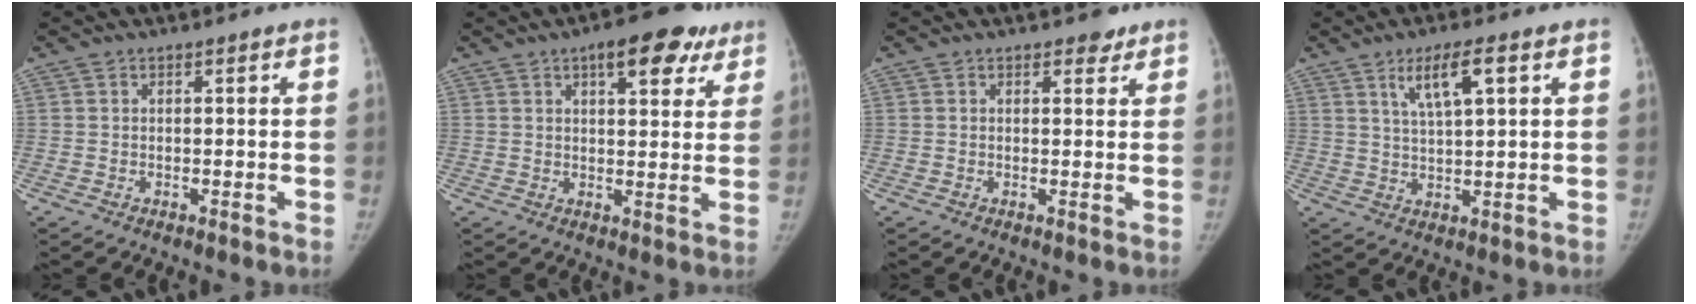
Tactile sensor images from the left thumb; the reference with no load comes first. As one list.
[{"total": 11.0, "force": [6.2, 4.9, 7.6], "torque": [-0.061, -0.011, 0.079]}, {"total": 1.9, "force": [1.5, 1.1, 0.5], "torque": [0.010, -0.007, 0.016]}, {"total": 7.0, "force": [3.2, 1.6, 6.0], "torque": [-0.105, -0.009, 0.060]}]